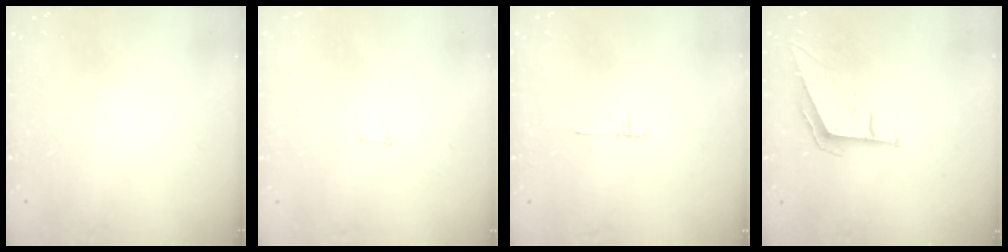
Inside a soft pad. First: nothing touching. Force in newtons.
{"total": 2.0, "press": 2.0, "slide": 0.0}
{"total": 4.5, "press": 4.5, "slide": 0.4}
{"total": 7.4, "press": 7.1, "slide": 2.2}